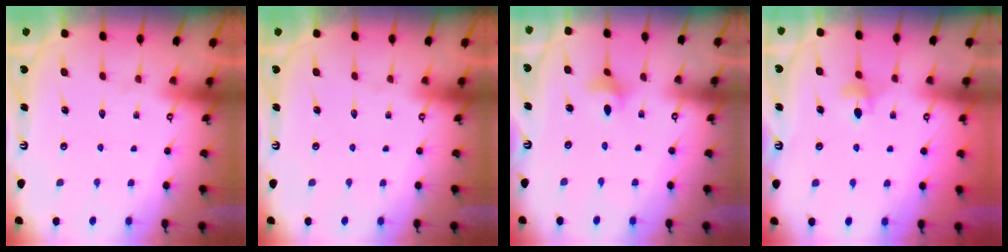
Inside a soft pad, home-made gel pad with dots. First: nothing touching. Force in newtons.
{"total": 0.0}
{"total": 2.8, "press": 2.8, "slide": 0.3}
{"total": 4.6, "press": 4.5, "slide": 0.6}